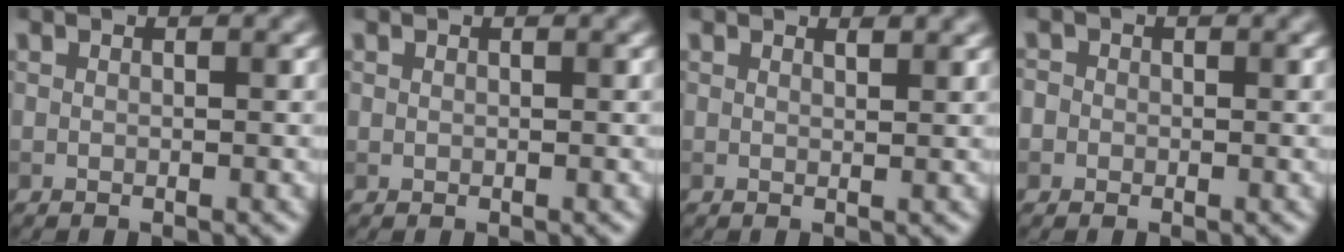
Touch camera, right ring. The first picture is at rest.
{"total": 0.0}
{"total": 0.8, "force": [0.7, 0.1, 0.3], "torque": [-0.012, 0.000, 0.013]}
{"total": 2.2, "force": [0.2, 2.1, 0.8], "torque": [0.003, 0.013, -0.017]}